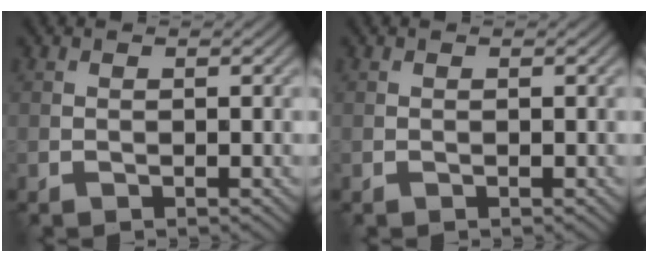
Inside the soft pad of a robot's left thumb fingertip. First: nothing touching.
{"total": 0.0}